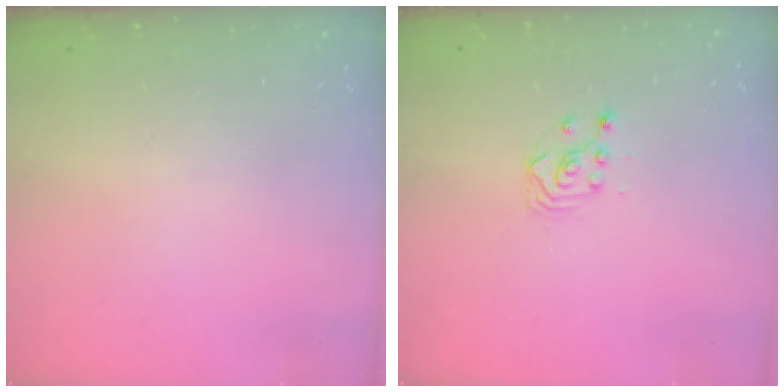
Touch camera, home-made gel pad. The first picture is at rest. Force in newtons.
{"total": 3.3, "press": 3.3, "slide": 0.4}